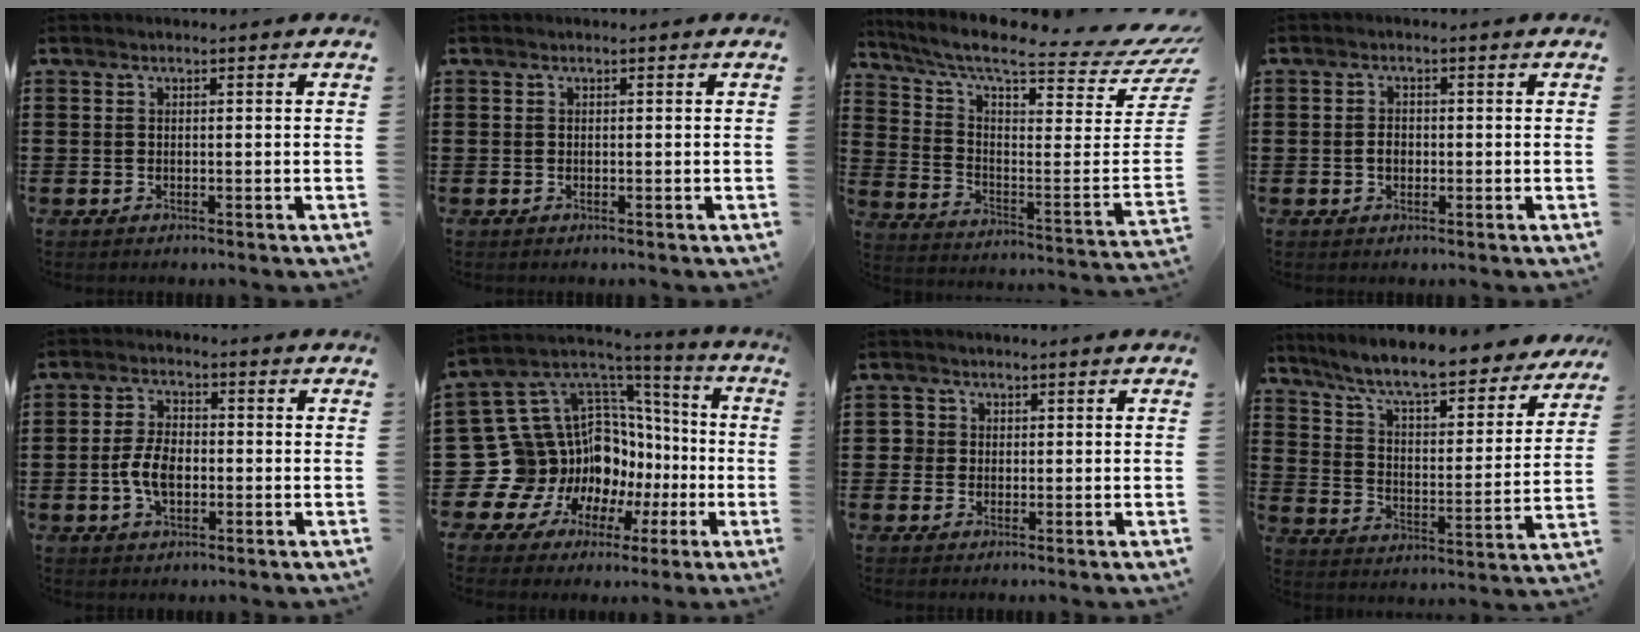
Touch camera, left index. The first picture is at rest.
{"total": 0.0}
{"total": 7.8, "force": [6.1, 0.4, 4.8], "torque": [-0.104, -0.063, 0.096]}
{"total": 2.0, "force": [-0.2, 1.3, 1.5], "torque": [-0.030, 0.006, -0.005]}
{"total": 5.6, "force": [-1.0, 3.0, 4.6], "torque": [-0.101, 0.001, -0.024]}
{"total": 16.9, "force": [-3.1, 15.0, 7.2], "torque": [-0.191, -0.054, -0.002]}
{"total": 2.0, "force": [0.3, 2.0, 0.2], "torque": [-0.014, 0.010, 0.003]}
{"total": 8.2, "force": [7.3, 0.3, 3.8], "torque": [-0.102, -0.050, 0.121]}